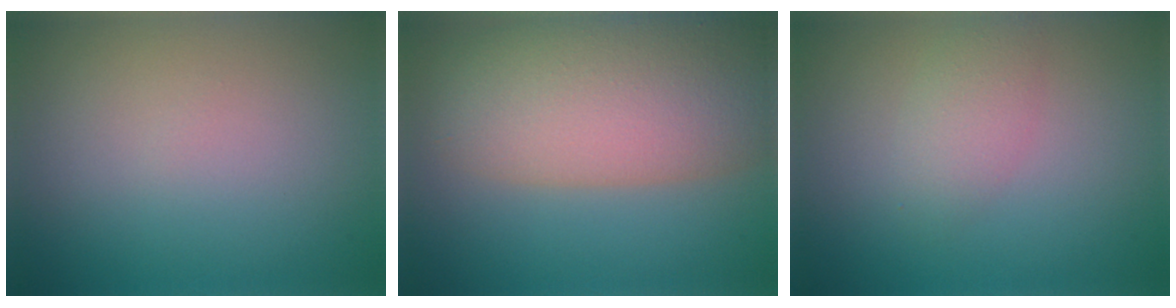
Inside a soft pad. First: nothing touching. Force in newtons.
{"total": 10.2, "press": 10.2, "slide": 0.5}
{"total": 2.3, "press": 2.3, "slide": 0.1}